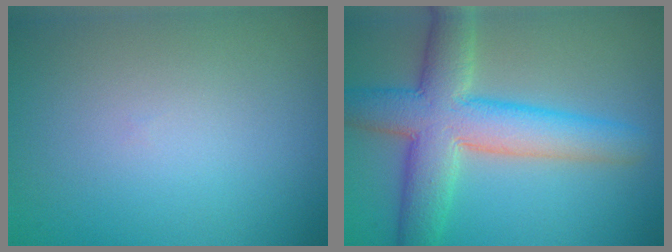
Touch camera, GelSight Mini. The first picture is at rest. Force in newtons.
{"total": 8.3, "press": 8.3, "slide": 0.3}